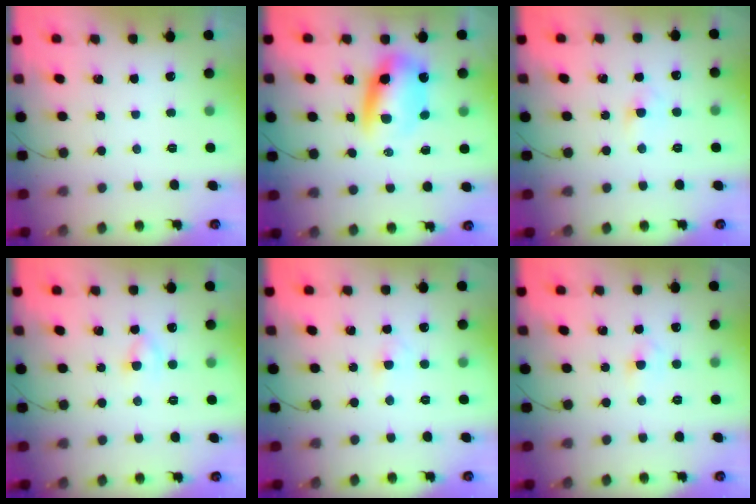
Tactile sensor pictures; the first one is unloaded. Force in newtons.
{"total": 10.4, "press": 10.0, "slide": 2.9}
{"total": 3.0, "press": 2.8, "slide": 1.1}
{"total": 2.5, "press": 2.2, "slide": 1.1}
{"total": 2.3, "press": 2.1, "slide": 1.0}
{"total": 2.1, "press": 1.9, "slide": 0.9}